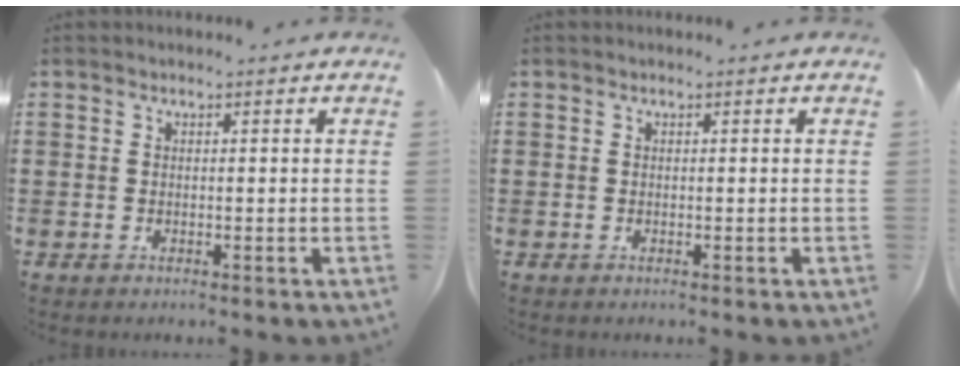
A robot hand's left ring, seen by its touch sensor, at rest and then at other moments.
{"total": 0.0}